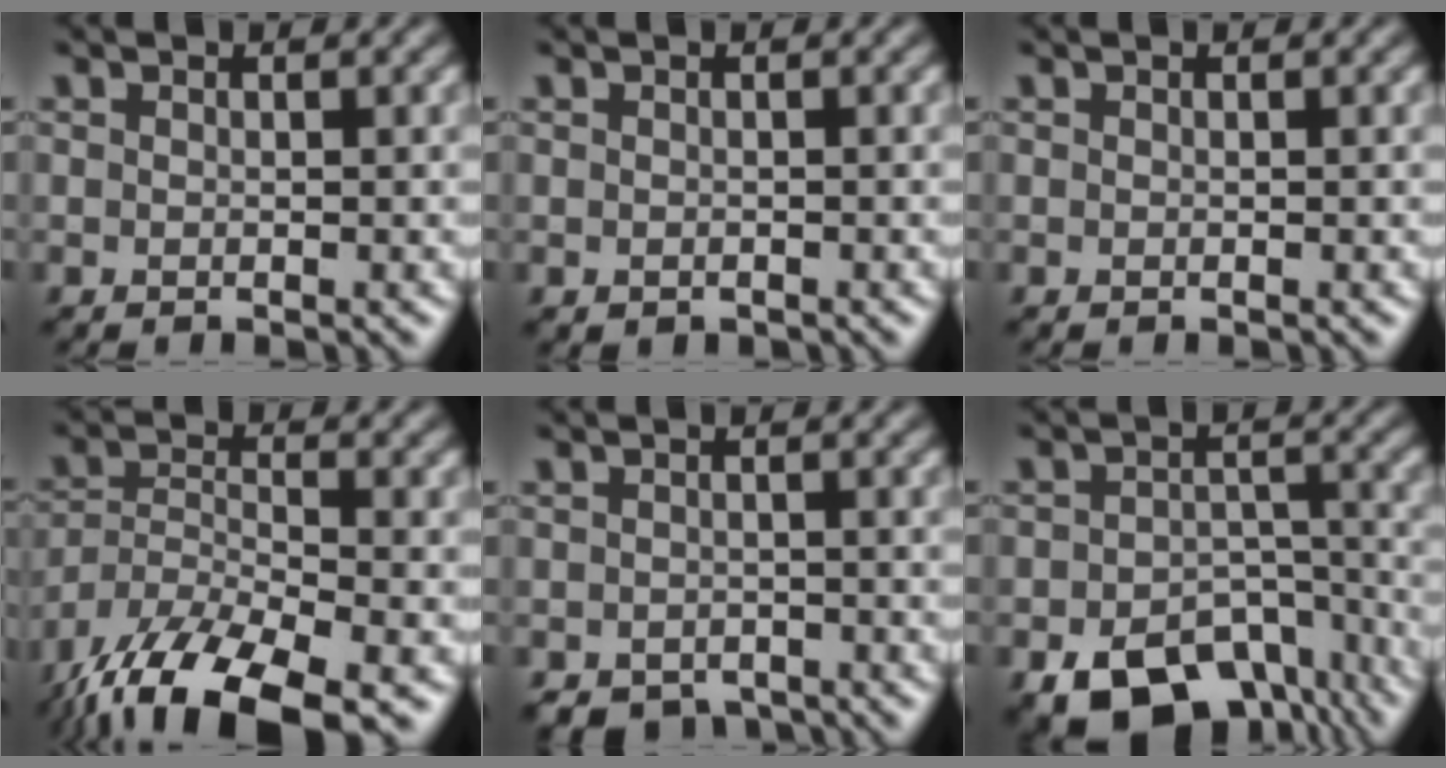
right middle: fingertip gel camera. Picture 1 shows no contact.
{"total": 0.0}
{"total": 0.0}
{"total": 12.9, "force": [-9.5, 3.7, 7.8], "torque": [-0.169, -0.018, -0.175]}
{"total": 1.9, "force": [-1.5, 1.1, 0.2], "torque": [-0.002, -0.008, -0.025]}
{"total": 10.3, "force": [-6.5, 5.9, 5.5], "torque": [-0.087, -0.026, -0.092]}